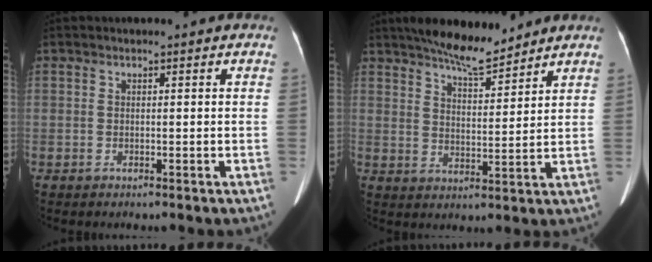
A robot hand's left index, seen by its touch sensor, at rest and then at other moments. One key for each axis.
{"total": 8.7, "fx": 7.5, "fy": 1.4, "fz": 4.1, "tx": -0.066, "ty": 0.006, "tz": 0.129}